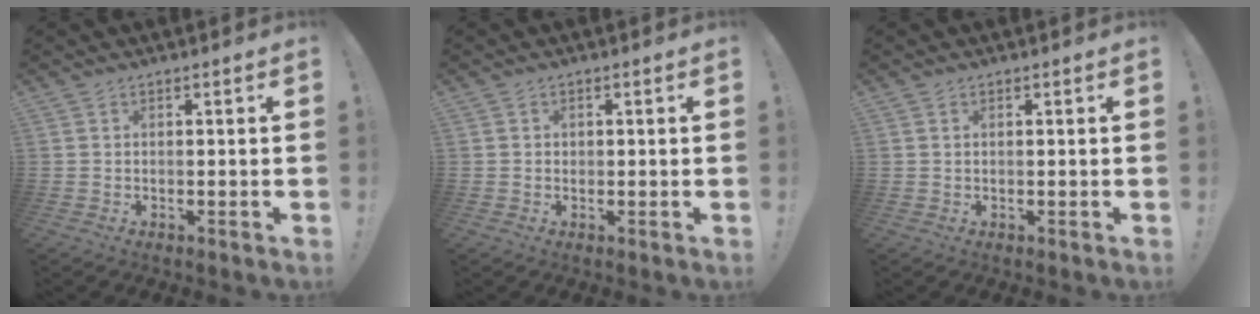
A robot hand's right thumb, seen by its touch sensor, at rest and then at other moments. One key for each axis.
{"total": 0.8, "fx": 0.2, "fy": 0.8, "fz": 0.2, "tx": -0.003, "ty": 0.002, "tz": 0.005}
{"total": 0.6, "fx": 0.5, "fy": 0.1, "fz": 0.3, "tx": 0.001, "ty": -0.003, "tz": 0.008}